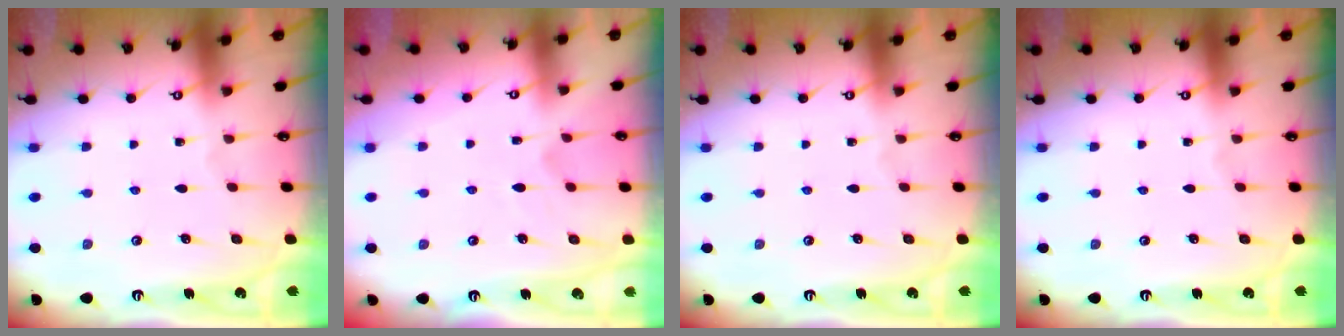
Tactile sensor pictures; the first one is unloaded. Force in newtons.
{"total": 2.4, "press": 2.2, "slide": 1.1}
{"total": 0.0}
{"total": 0.0}